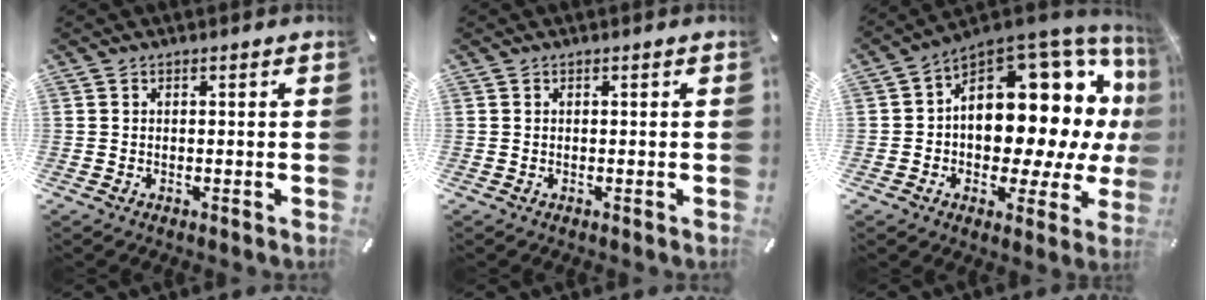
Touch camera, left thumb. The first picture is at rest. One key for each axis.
{"total": 0.0}
{"total": 17.7, "fx": 5.5, "fy": 11.4, "fz": 12.5, "tx": -0.141, "ty": -0.081, "tz": 0.092}